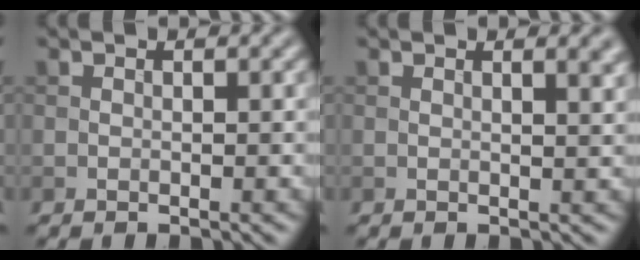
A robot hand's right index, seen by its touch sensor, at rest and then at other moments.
{"total": 2.2, "force": [1.3, 0.8, 1.6], "torque": [-0.009, 0.000, 0.014]}